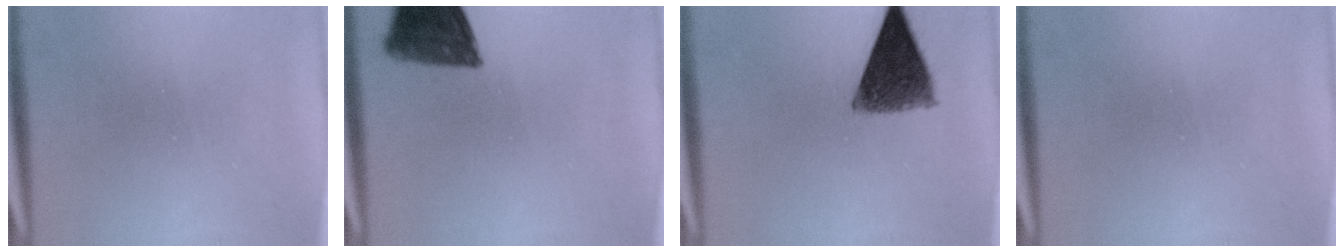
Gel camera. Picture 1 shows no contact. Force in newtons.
{"total": 12.0}
{"total": 10.1}
{"total": 0.0}